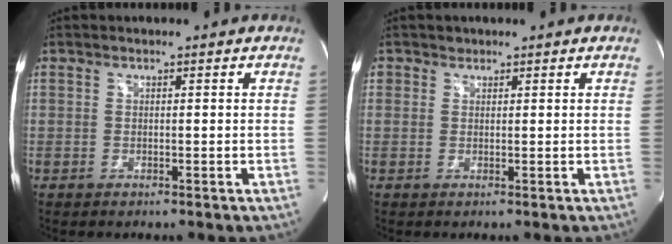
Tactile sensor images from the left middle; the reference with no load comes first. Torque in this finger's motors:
{"motor_torque": [0.07, 0.01, -0.13, 0.01]}